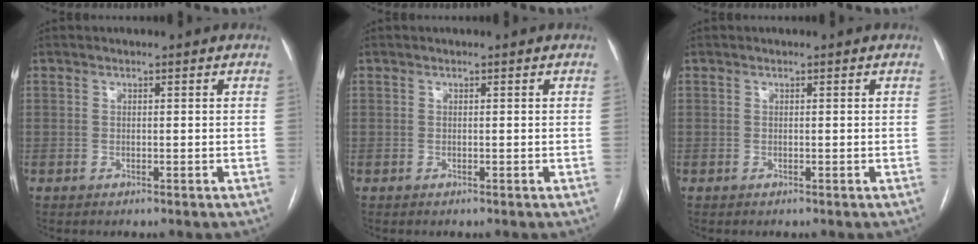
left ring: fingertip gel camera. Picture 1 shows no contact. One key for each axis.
{"total": 0.0}
{"total": 0.0}